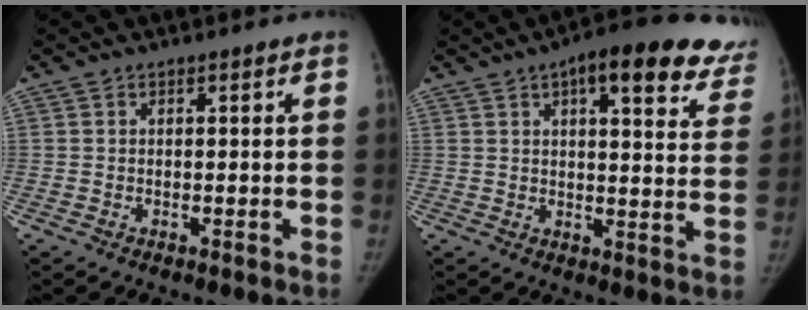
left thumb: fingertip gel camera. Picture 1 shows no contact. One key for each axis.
{"total": 20.1, "fx": 13.0, "fy": 6.8, "fz": 13.8, "tx": -0.134, "ty": -0.027, "tz": 0.144}